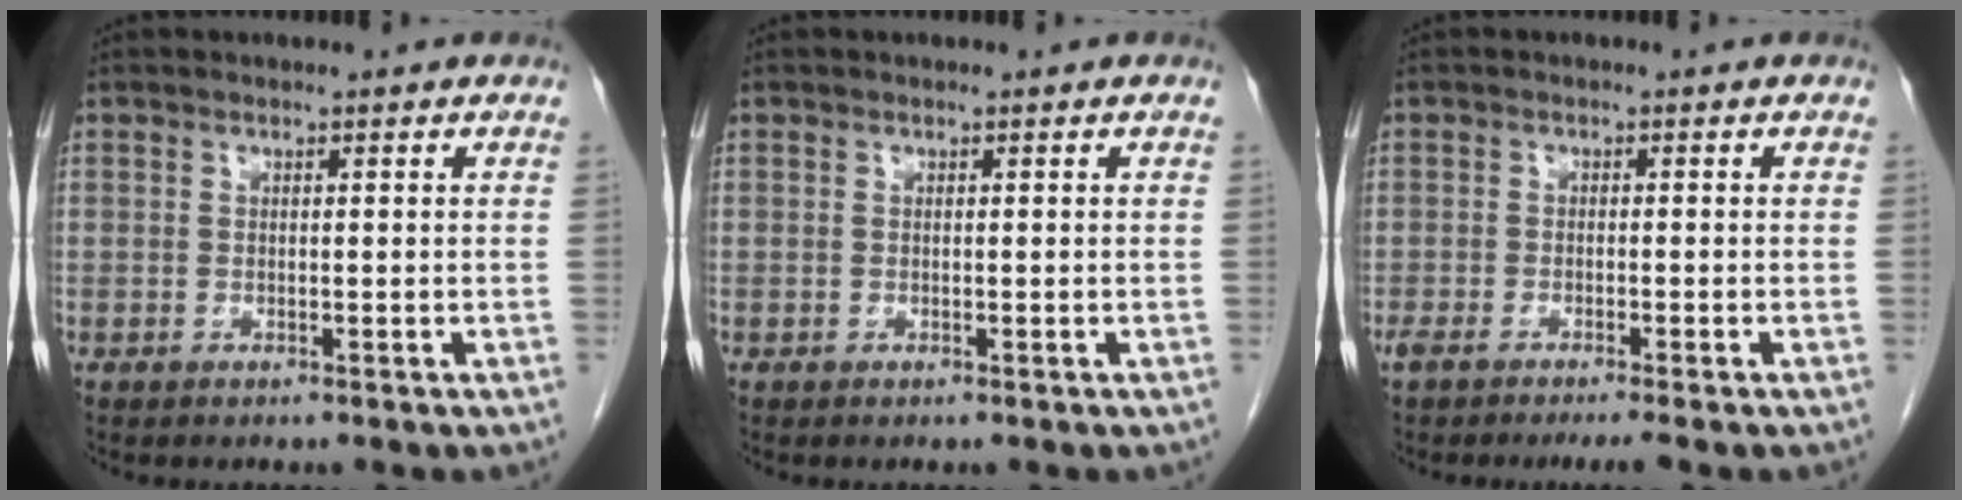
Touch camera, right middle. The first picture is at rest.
{"total": 0.0}
{"total": 4.3, "force": [-3.3, 0.3, 2.8], "torque": [-0.043, -0.007, -0.055]}